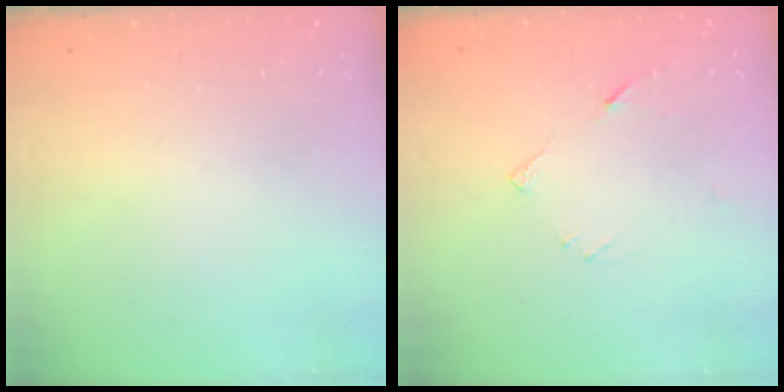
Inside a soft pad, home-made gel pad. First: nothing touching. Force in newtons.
{"total": 5.1, "press": 5.1, "slide": 0.4}